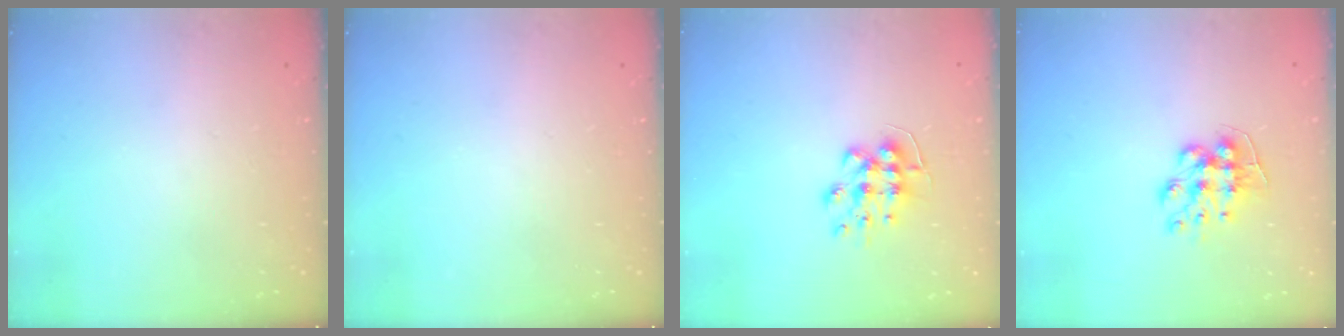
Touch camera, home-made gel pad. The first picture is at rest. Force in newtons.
{"total": 0.0}
{"total": 8.3, "press": 8.3, "slide": 0.4}
{"total": 9.6, "press": 9.6, "slide": 0.7}